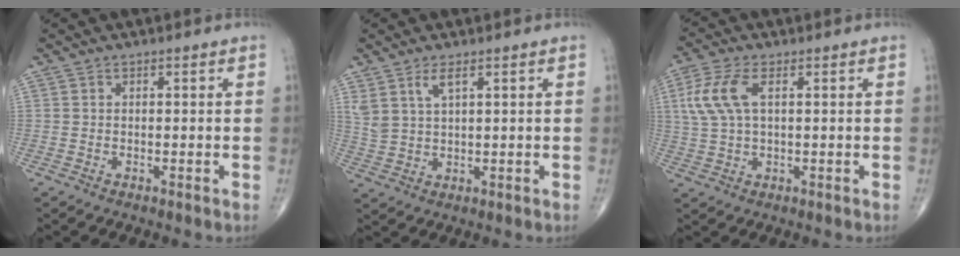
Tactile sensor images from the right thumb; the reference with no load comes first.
{"total": 4.4, "force": [2.6, 1.5, 3.3], "torque": [-0.073, -0.011, 0.060]}
{"total": 8.1, "force": [2.1, 3.9, 6.8], "torque": [-0.169, 0.012, 0.043]}